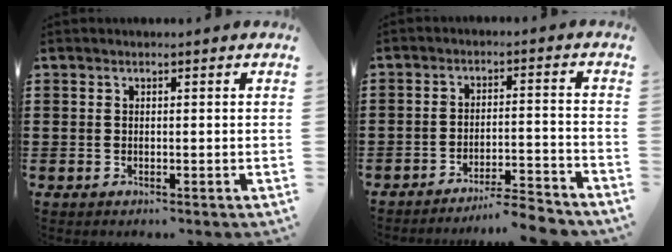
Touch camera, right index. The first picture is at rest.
{"total": 5.0, "force": [-4.8, -0.4, 1.5], "torque": [-0.027, -0.010, -0.096]}